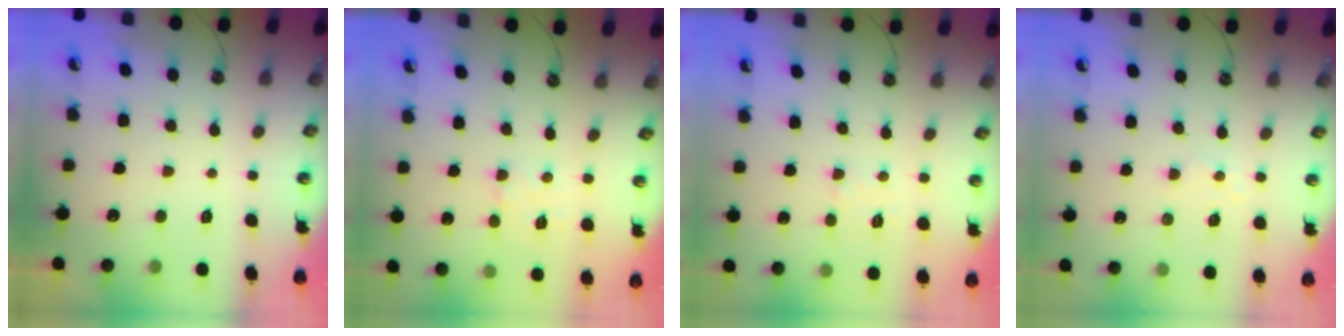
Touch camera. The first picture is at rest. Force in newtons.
{"total": 3.2, "press": 3.1, "slide": 0.5}
{"total": 3.7, "press": 3.7, "slide": 0.5}
{"total": 5.0, "press": 4.9, "slide": 0.6}